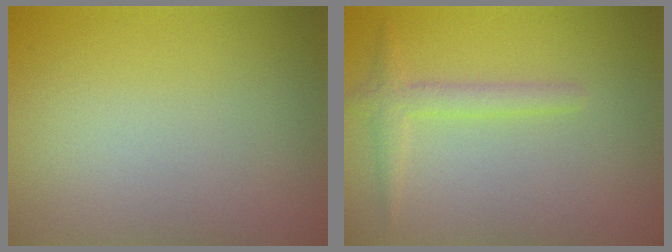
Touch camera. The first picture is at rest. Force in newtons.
{"total": 1.9, "press": 1.9, "slide": 0.1}